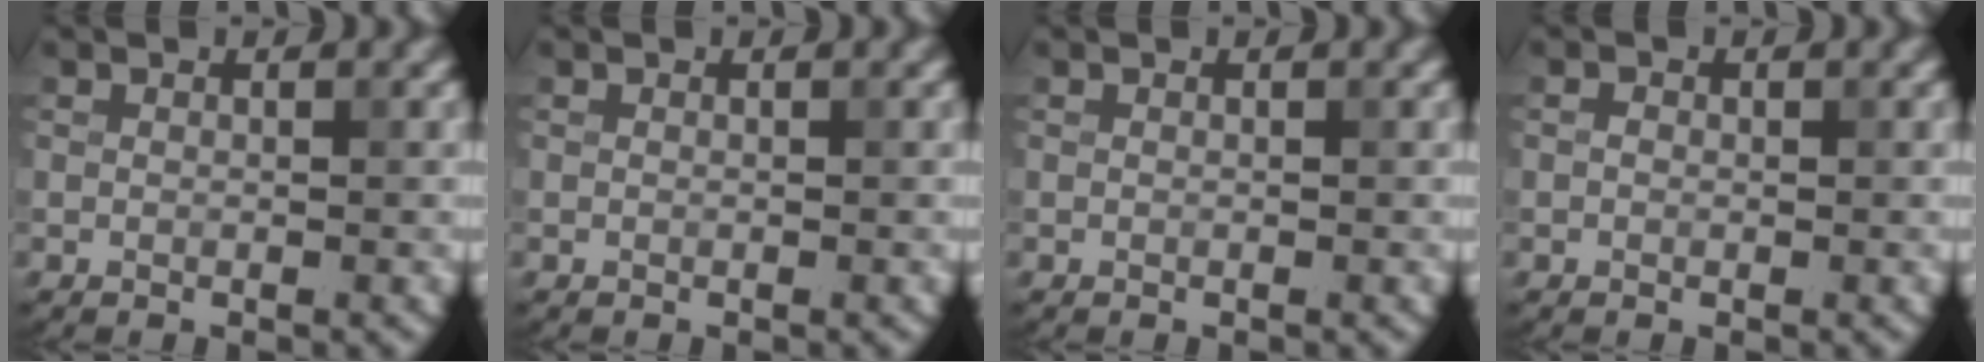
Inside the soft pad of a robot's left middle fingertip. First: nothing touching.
{"total": 0.0}
{"total": 0.0}
{"total": 0.5, "force": [-0.1, 0.5, 0.2], "torque": [-0.002, -0.003, -0.003]}